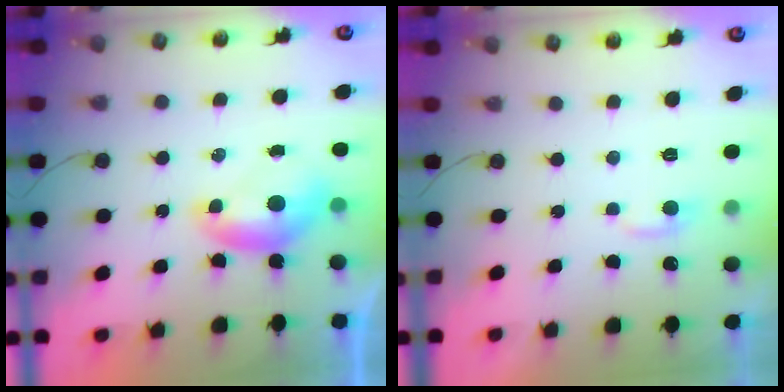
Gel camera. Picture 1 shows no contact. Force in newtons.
{"total": 2.2, "press": 2.1, "slide": 0.5}